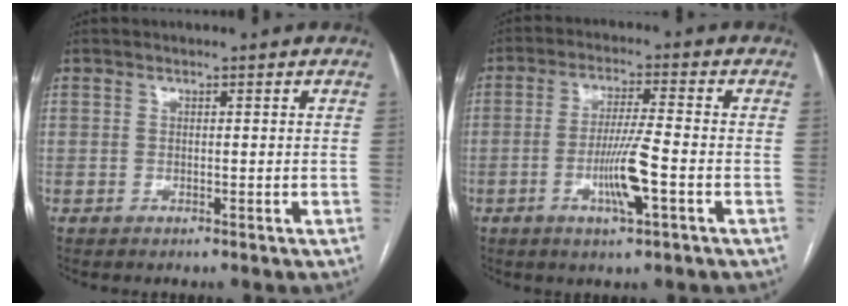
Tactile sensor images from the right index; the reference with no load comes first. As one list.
[{"total": 7.6, "force": [-2.5, 0.0, 7.2], "torque": [-0.136, -0.007, -0.047]}]